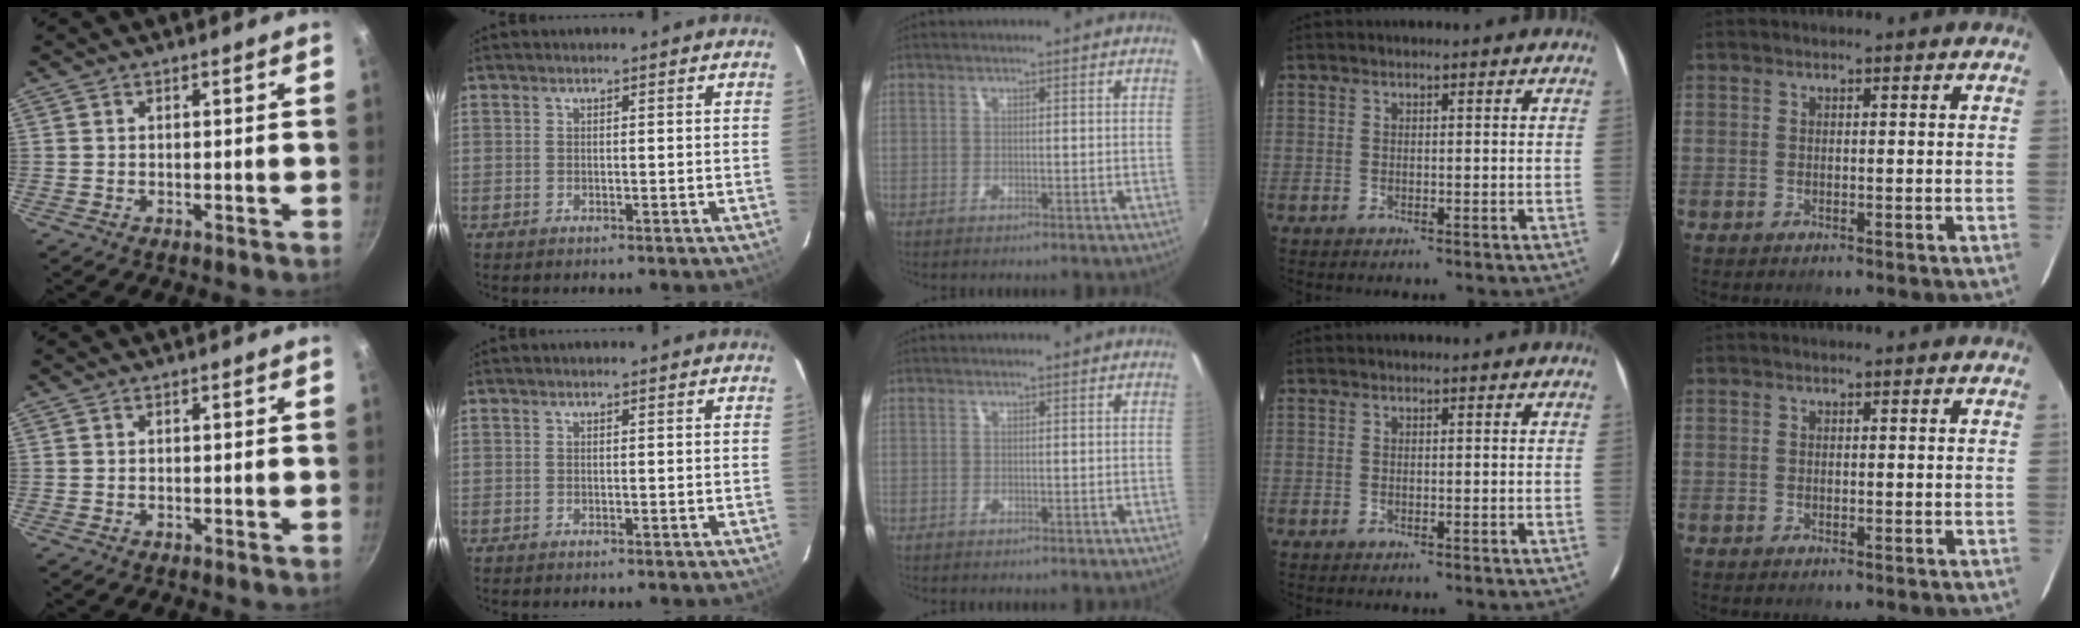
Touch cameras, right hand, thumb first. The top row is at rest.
{}